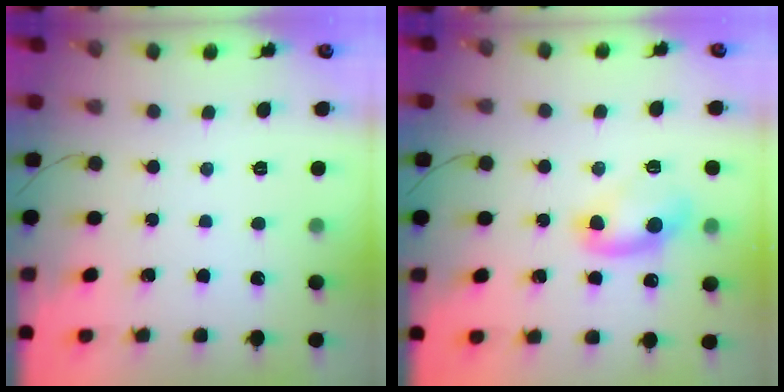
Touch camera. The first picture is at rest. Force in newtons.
{"total": 6.8, "press": 6.7, "slide": 1.3}